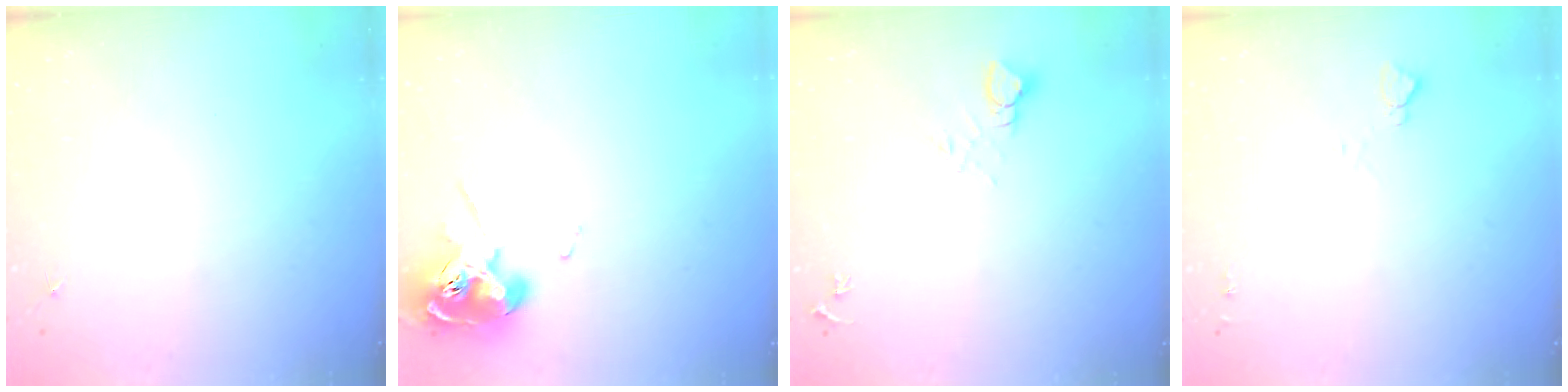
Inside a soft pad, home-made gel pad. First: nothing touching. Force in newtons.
{"total": 10.4, "press": 10.3, "slide": 1.0}
{"total": 6.0, "press": 6.0, "slide": 0.5}
{"total": 4.4, "press": 4.3, "slide": 0.6}